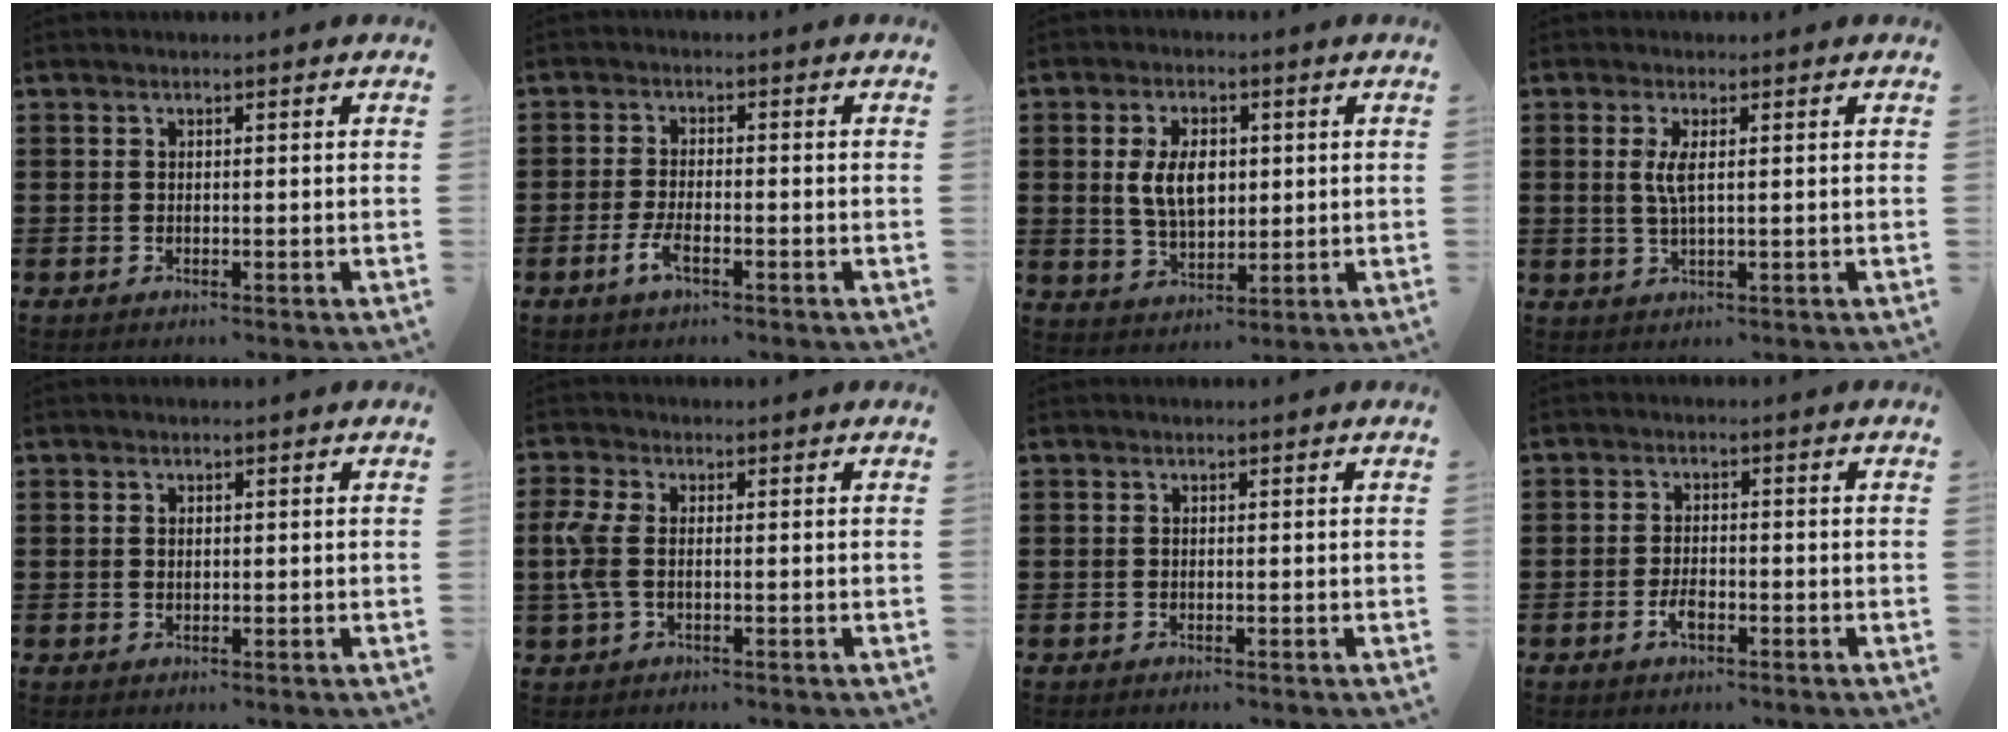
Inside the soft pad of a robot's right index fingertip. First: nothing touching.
{"total": 3.2, "force": [-1.9, 0.8, 2.4], "torque": [-0.063, -0.006, -0.042]}
{"total": 6.8, "force": [0.9, 3.9, 5.4], "torque": [-0.104, 0.005, 0.009]}
{"total": 3.0, "force": [0.6, 0.4, 2.9], "torque": [-0.059, 0.000, 0.008]}
{"total": 0.6, "force": [0.3, 0.4, 0.3], "torque": [-0.007, 0.003, 0.005]}
{"total": 4.8, "force": [-0.5, 2.3, 4.2], "torque": [-0.114, -0.008, -0.017]}
{"total": 0.0}
{"total": 2.8, "force": [-1.3, 1.2, 2.2], "torque": [-0.048, -0.003, -0.025]}